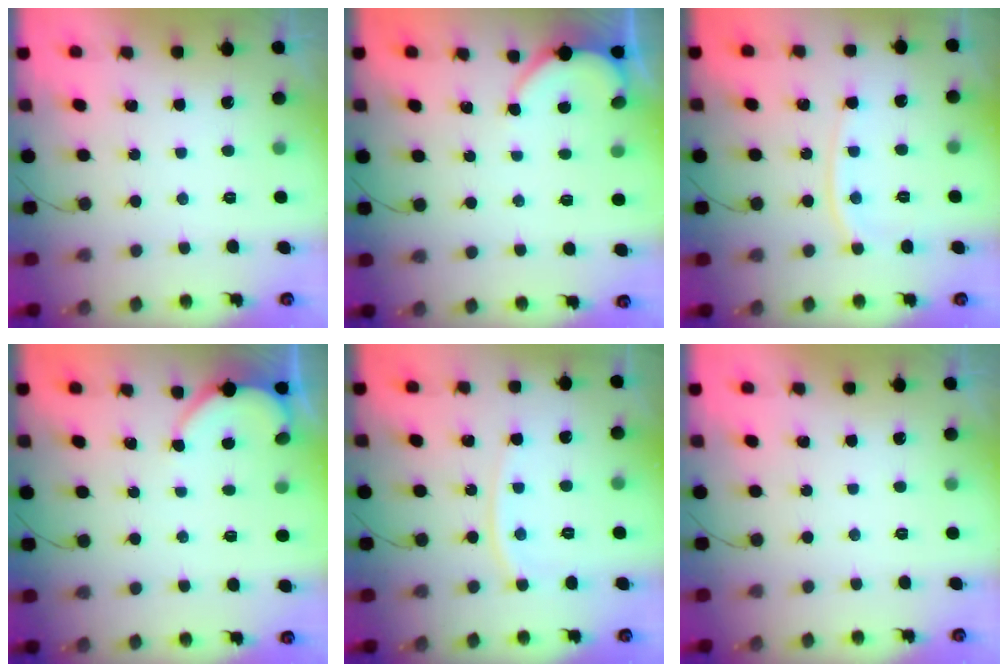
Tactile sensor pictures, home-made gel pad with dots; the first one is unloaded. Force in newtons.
{"total": 2.9, "press": 2.8, "slide": 0.4}
{"total": 7.8, "press": 7.7, "slide": 1.0}
{"total": 2.9, "press": 2.8, "slide": 0.4}
{"total": 7.3, "press": 7.2, "slide": 0.9}
{"total": 0.0}